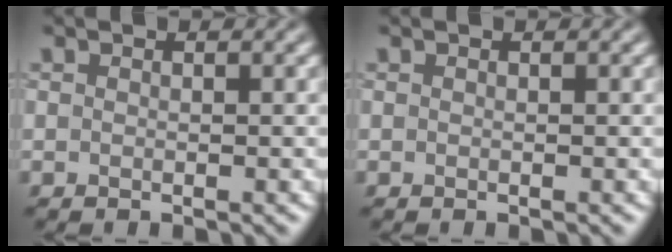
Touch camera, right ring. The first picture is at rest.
{"total": 0.0}